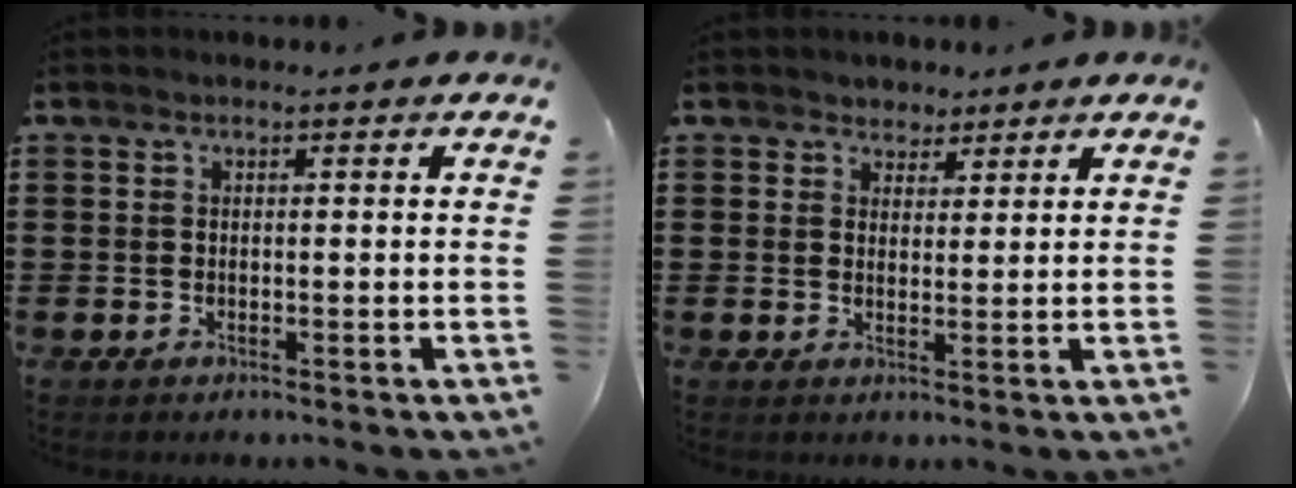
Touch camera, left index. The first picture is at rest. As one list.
[{"total": 2.5, "force": [1.9, 1.7, -0.1], "torque": [-0.010, 0.010, 0.034]}]